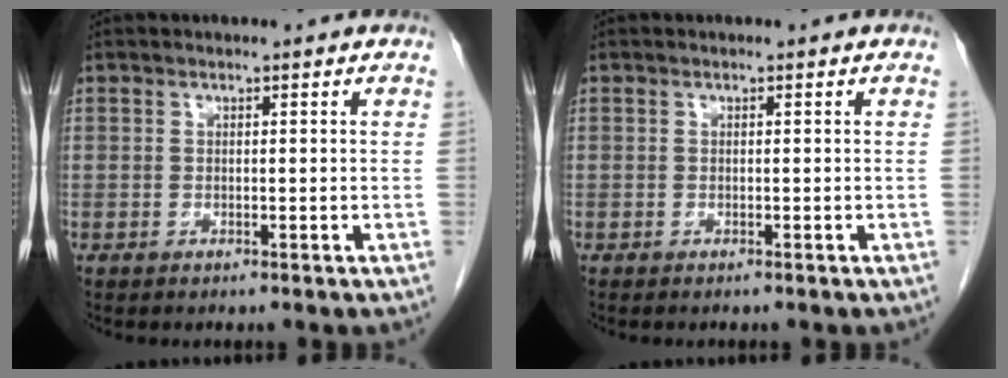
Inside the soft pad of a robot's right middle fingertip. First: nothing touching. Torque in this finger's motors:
{"motor_torque": [-0.06, -0.10, -0.04, -0.01]}